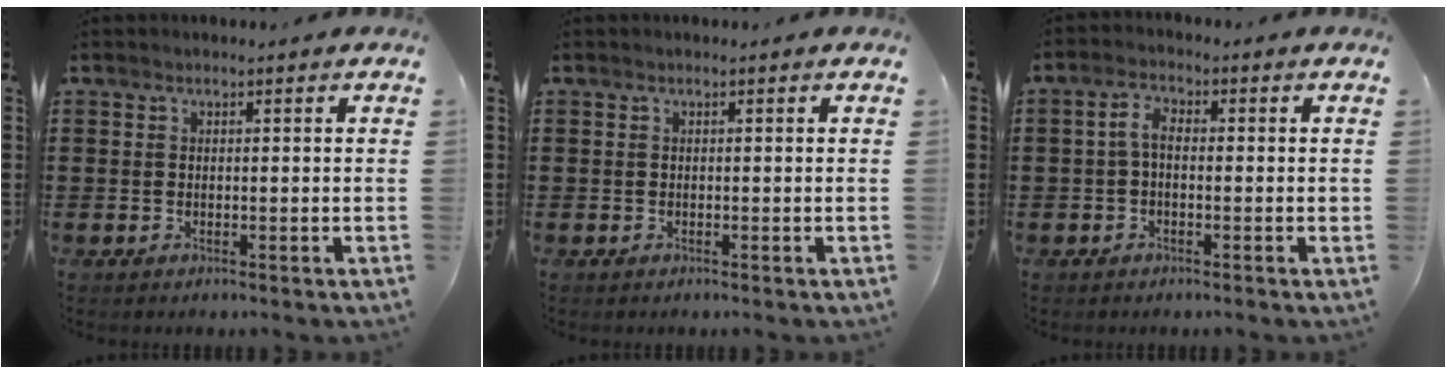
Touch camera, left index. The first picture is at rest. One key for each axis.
{"total": 0.0}
{"total": 3.6, "fx": -0.4, "fy": 1.7, "fz": 3.2, "tx": -0.075, "ty": 0.006, "tz": -0.014}